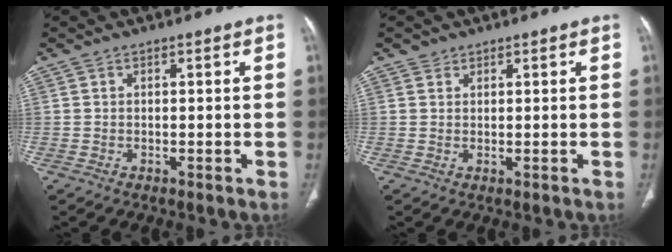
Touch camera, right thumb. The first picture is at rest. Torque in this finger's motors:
{"motor_torque": [-0.65, 0.82, 0.40, 0.08, -0.03]}